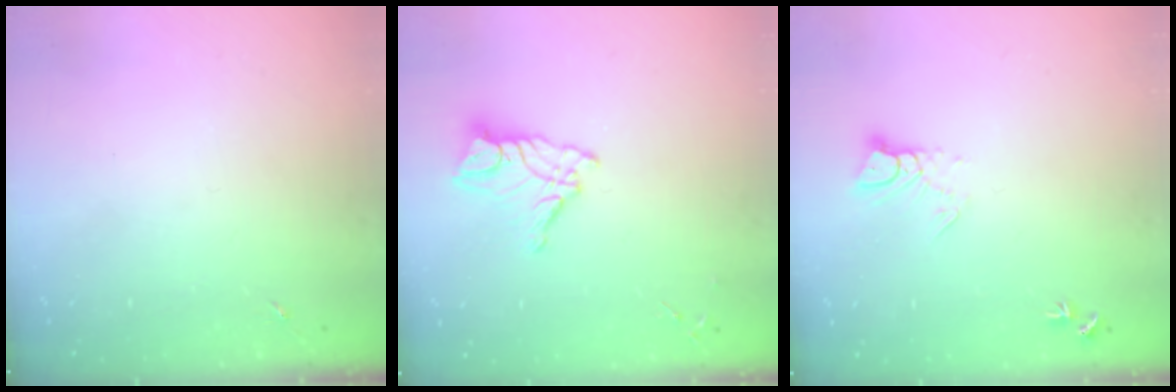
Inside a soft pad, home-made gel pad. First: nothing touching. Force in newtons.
{"total": 11.3, "press": 11.2, "slide": 1.1}
{"total": 4.9, "press": 4.8, "slide": 0.3}